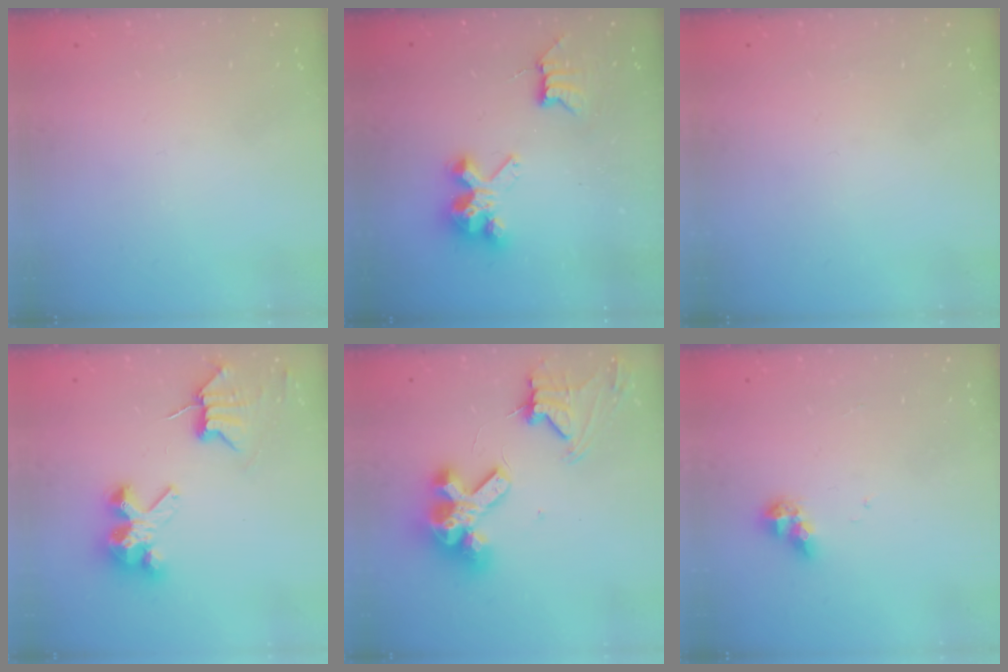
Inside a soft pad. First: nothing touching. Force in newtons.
{"total": 7.8, "press": 7.7, "slide": 0.5}
{"total": 0.0}
{"total": 7.7, "press": 7.7, "slide": 0.7}
{"total": 15.0, "press": 14.9, "slide": 1.8}
{"total": 6.4, "press": 6.4, "slide": 0.7}